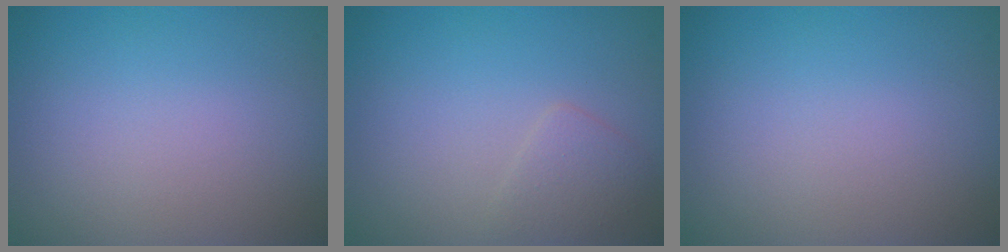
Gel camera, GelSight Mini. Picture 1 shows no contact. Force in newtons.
{"total": 1.5, "press": 1.5, "slide": 0.1}
{"total": 0.0}